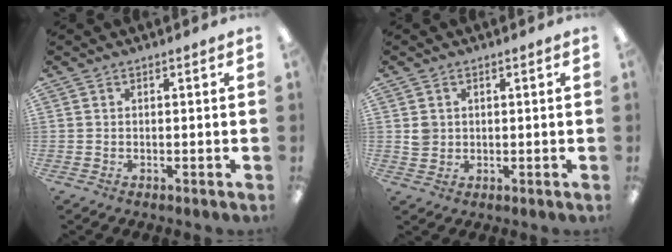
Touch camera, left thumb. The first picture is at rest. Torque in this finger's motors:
{"motor_torque": [0.25, 0.65, 0.38, -0.46, 0.00]}